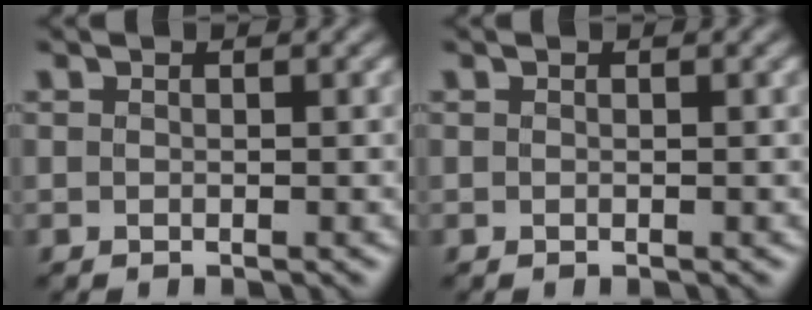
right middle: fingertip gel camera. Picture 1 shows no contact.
{"total": 0.0}